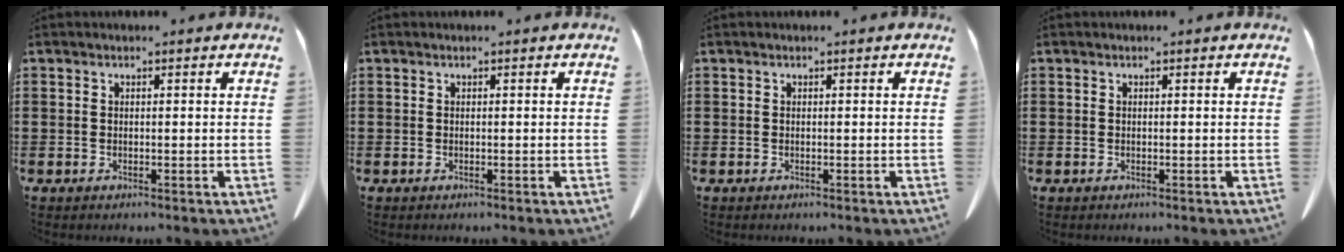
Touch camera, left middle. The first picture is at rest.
{"total": 0.0}
{"total": 0.0}
{"total": 0.0}